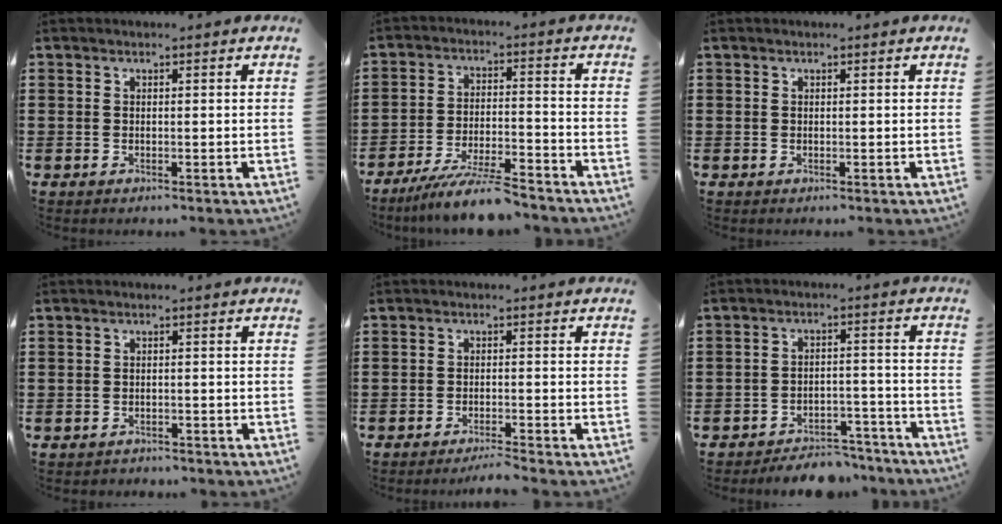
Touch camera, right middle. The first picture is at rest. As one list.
[{"total": 8.4, "force": [-7.5, 0.0, 3.7], "torque": [-0.076, -0.004, -0.141]}, {"total": 0.0}, {"total": 1.1, "force": [-1.0, 0.1, 0.0], "torque": [-0.004, -0.001, -0.023]}, {"total": 2.2, "force": [-2.0, -0.3, 0.7], "torque": [-0.012, 0.000, -0.040]}, {"total": 5.2, "force": [-5.1, 0.8, 0.6], "torque": [-0.009, 0.014, -0.102]}]